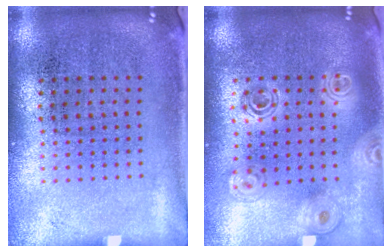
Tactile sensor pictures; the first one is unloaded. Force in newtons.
{"total": 1.6, "press": 1.4, "slide": 0.8}